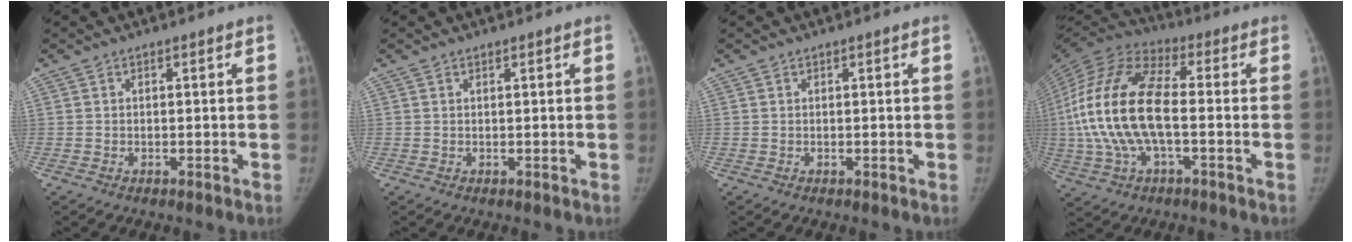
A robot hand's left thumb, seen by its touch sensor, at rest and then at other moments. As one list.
[{"total": 0.0}, {"total": 0.0}, {"total": 20.2, "force": [-1.5, 9.4, 17.8], "torque": [-0.384, 0.027, -0.030]}]